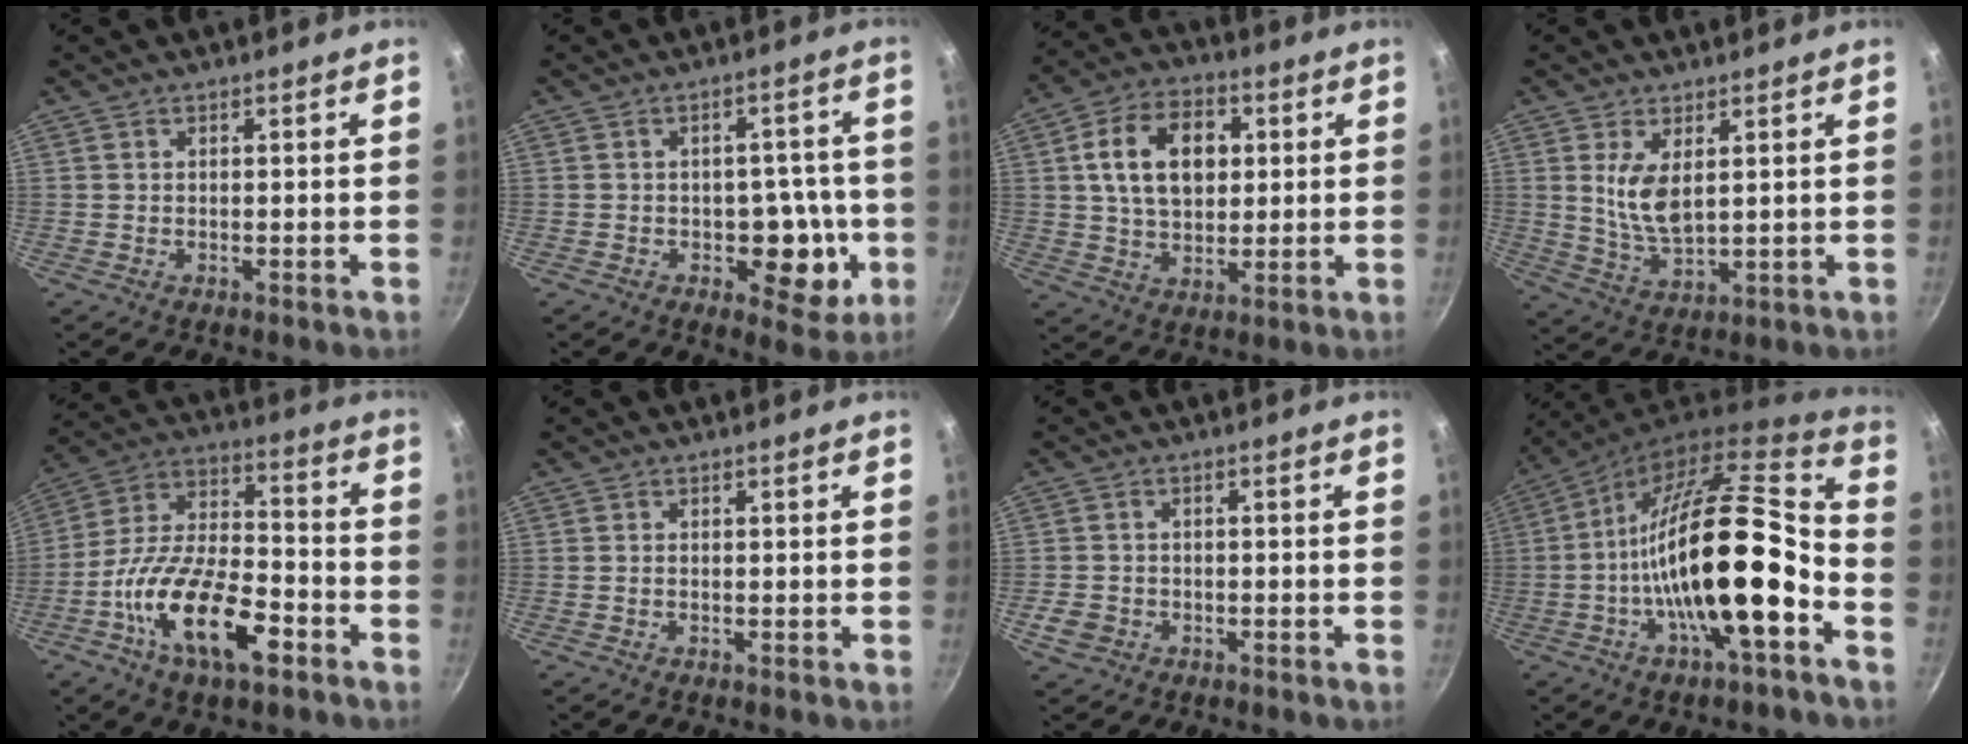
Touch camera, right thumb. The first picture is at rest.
{"total": 10.1, "force": [-2.5, 6.7, 7.2], "torque": [-0.036, 0.013, -0.028]}
{"total": 14.2, "force": [2.9, 9.7, 9.9], "torque": [-0.143, 0.007, 0.043]}
{"total": 7.4, "force": [2.2, 3.4, 6.1], "torque": [-0.113, -0.027, 0.051]}
{"total": 19.5, "force": [-8.4, 8.7, 15.3], "torque": [-0.262, 0.045, -0.163]}
{"total": 0.0}
{"total": 3.6, "force": [-1.5, 2.9, 1.6], "torque": [-0.029, 0.015, -0.021]}
{"total": 21.3, "force": [-6.7, 6.2, 19.2], "torque": [-0.296, 0.038, -0.121]}